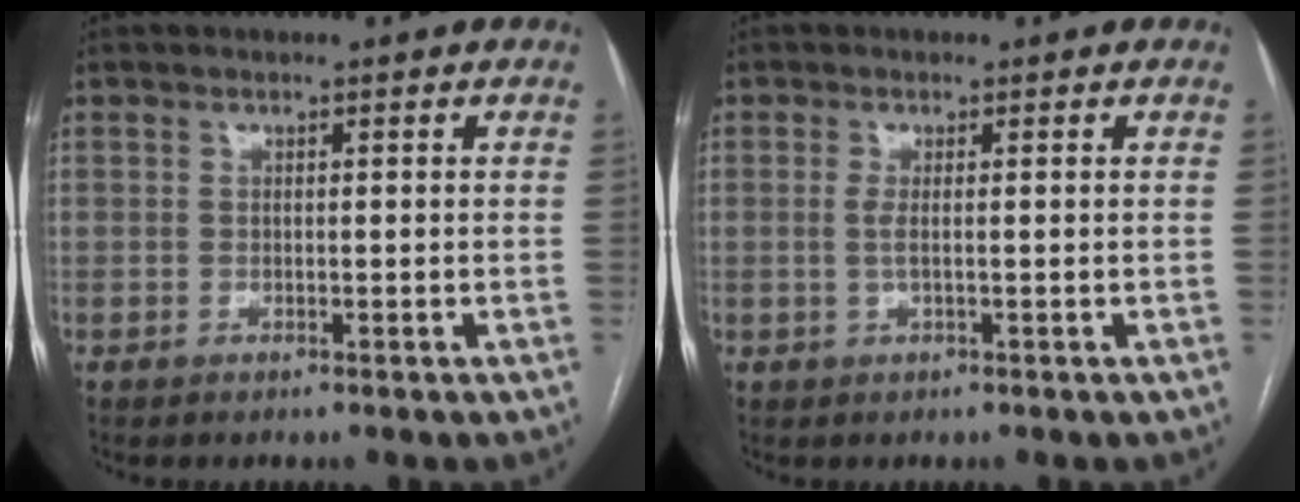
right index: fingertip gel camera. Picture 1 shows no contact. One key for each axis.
{"total": 1.7, "fx": -0.1, "fy": 0.0, "fz": 1.7, "tx": -0.042, "ty": -0.002, "tz": -0.001}